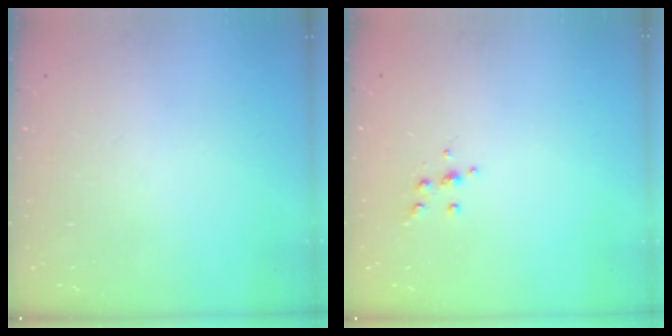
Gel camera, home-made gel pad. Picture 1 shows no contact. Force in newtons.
{"total": 4.0, "press": 3.8, "slide": 1.0}